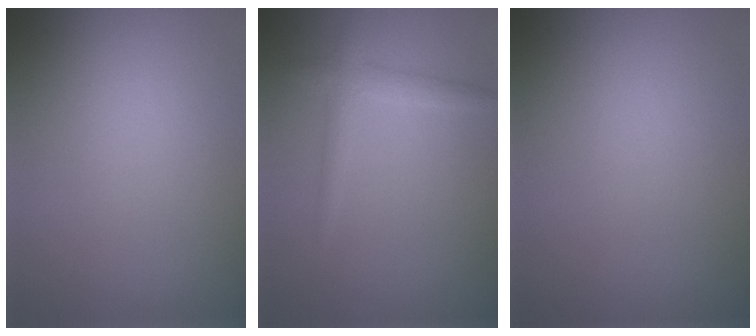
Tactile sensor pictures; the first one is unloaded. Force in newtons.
{"total": 1.8, "press": 1.8, "slide": 0.0}
{"total": 0.0}